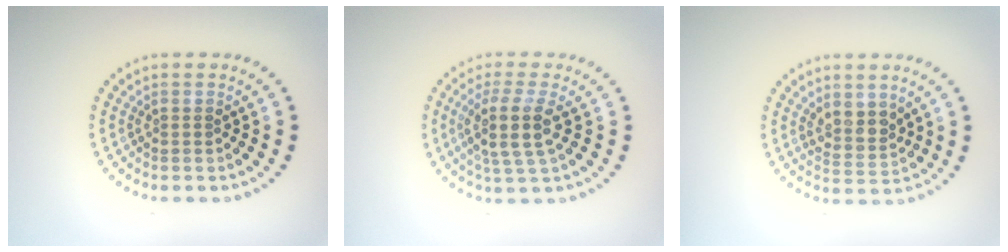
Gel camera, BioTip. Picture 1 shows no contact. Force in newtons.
{"total": 3.8, "press": 3.1, "slide": 2.1}
{"total": 2.4, "press": 2.1, "slide": 1.1}